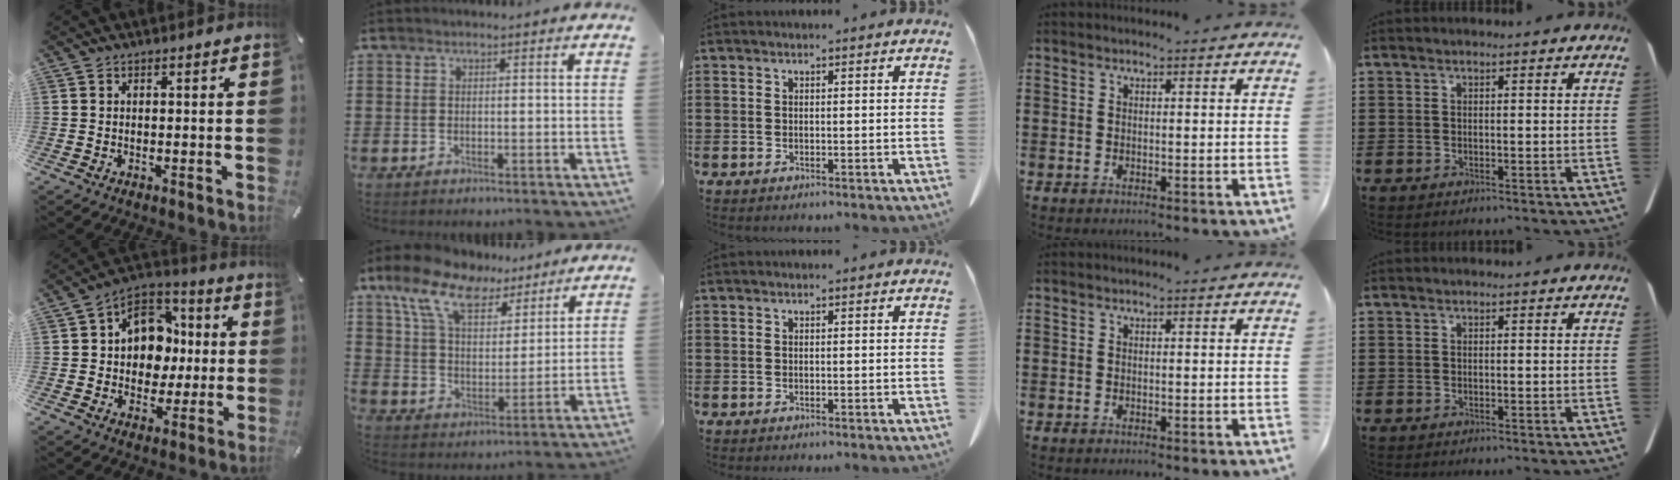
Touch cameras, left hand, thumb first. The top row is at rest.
{"thumb": {"total": 12.5, "force": [1.3, 11.1, 5.7], "torque": [-0.085, 0.005, 0.031]}, "index": {"total": 10.3, "force": [7.7, 4.2, 5.4], "torque": [-0.137, -0.013, 0.141]}}